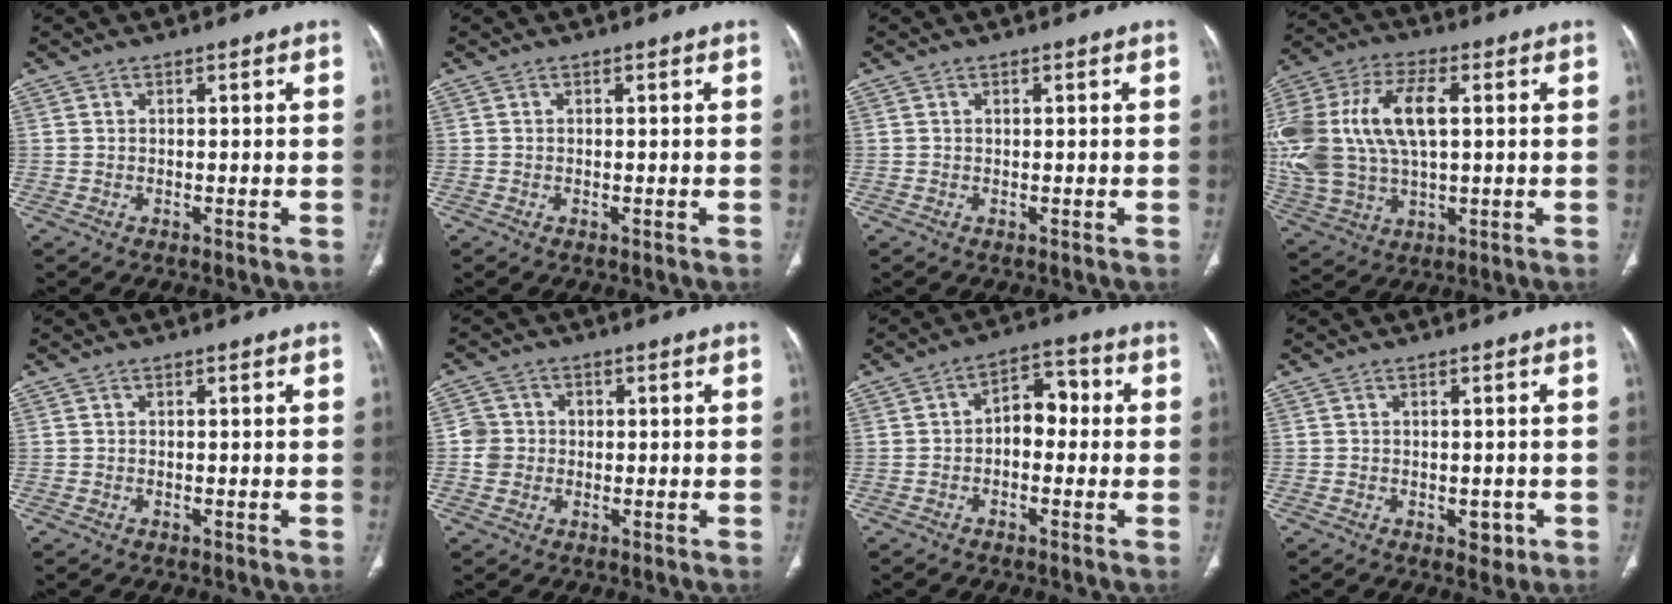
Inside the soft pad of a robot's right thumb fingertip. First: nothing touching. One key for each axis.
{"total": 0.0}
{"total": 0.0}
{"total": 24.8, "fx": 3.6, "fy": 13.9, "fz": 20.2, "tx": -0.472, "ty": 0.016, "tz": 0.071}
{"total": 0.0}
{"total": 4.3, "fx": -0.1, "fy": 4.2, "fz": 0.9, "tx": 0.007, "ty": 0.008, "tz": -0.007}
{"total": 6.7, "fx": -0.3, "fy": 4.4, "fz": 5.1, "tx": -0.048, "ty": 0.023, "tz": -0.017}
{"total": 2.4, "fx": -0.8, "fy": 1.6, "fz": 1.6, "tx": -0.006, "ty": 0.001, "tz": -0.004}